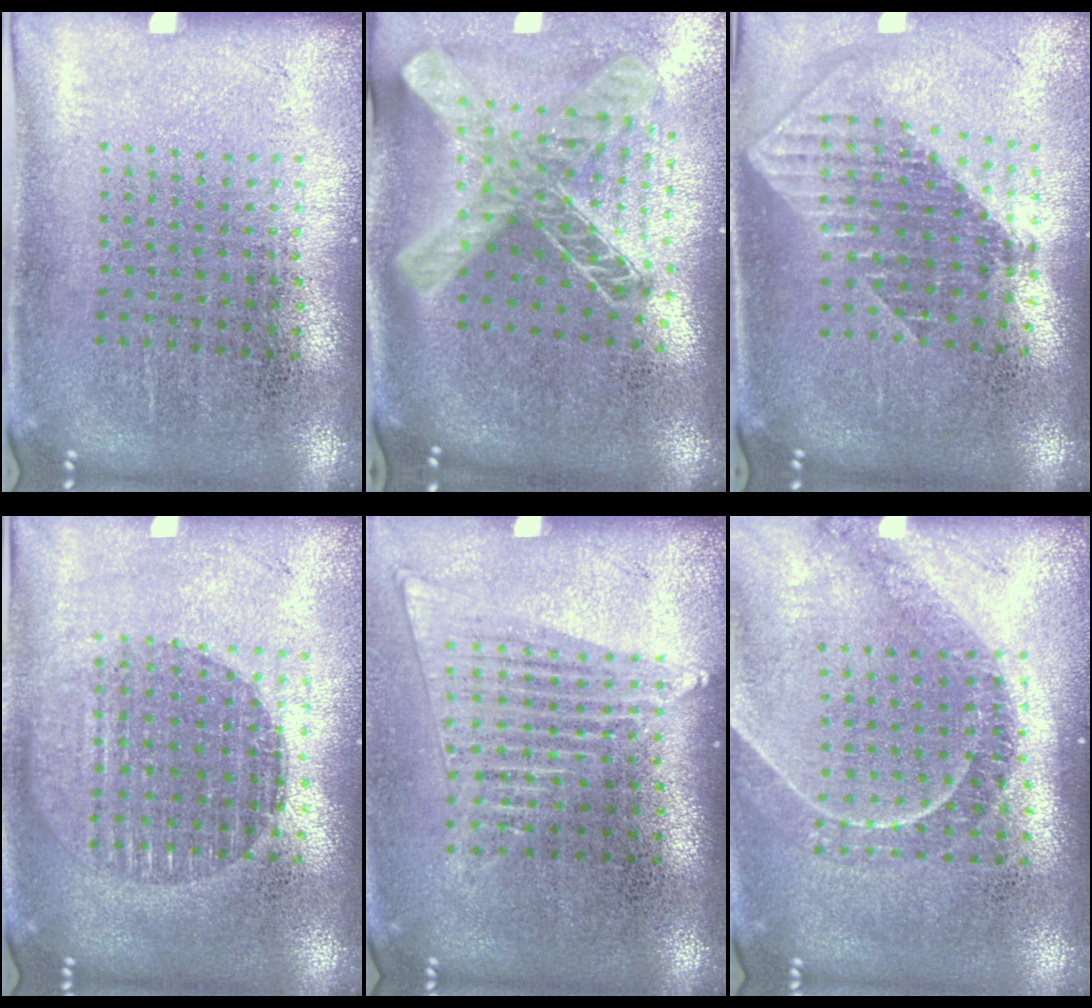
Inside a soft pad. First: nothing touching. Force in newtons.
{"total": 2.1, "press": 1.6, "slide": 1.3}
{"total": 1.9, "press": 1.5, "slide": 1.1}
{"total": 1.5, "press": 1.3, "slide": 0.7}
{"total": 1.5, "press": 1.4, "slide": 0.7}
{"total": 1.2, "press": 1.2, "slide": 0.2}